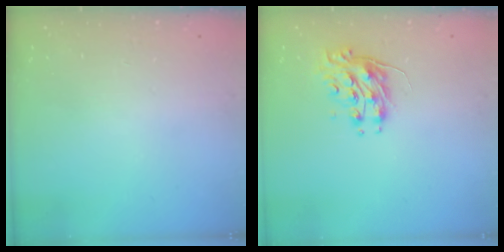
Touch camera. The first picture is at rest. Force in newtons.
{"total": 8.7, "press": 8.7, "slide": 0.3}